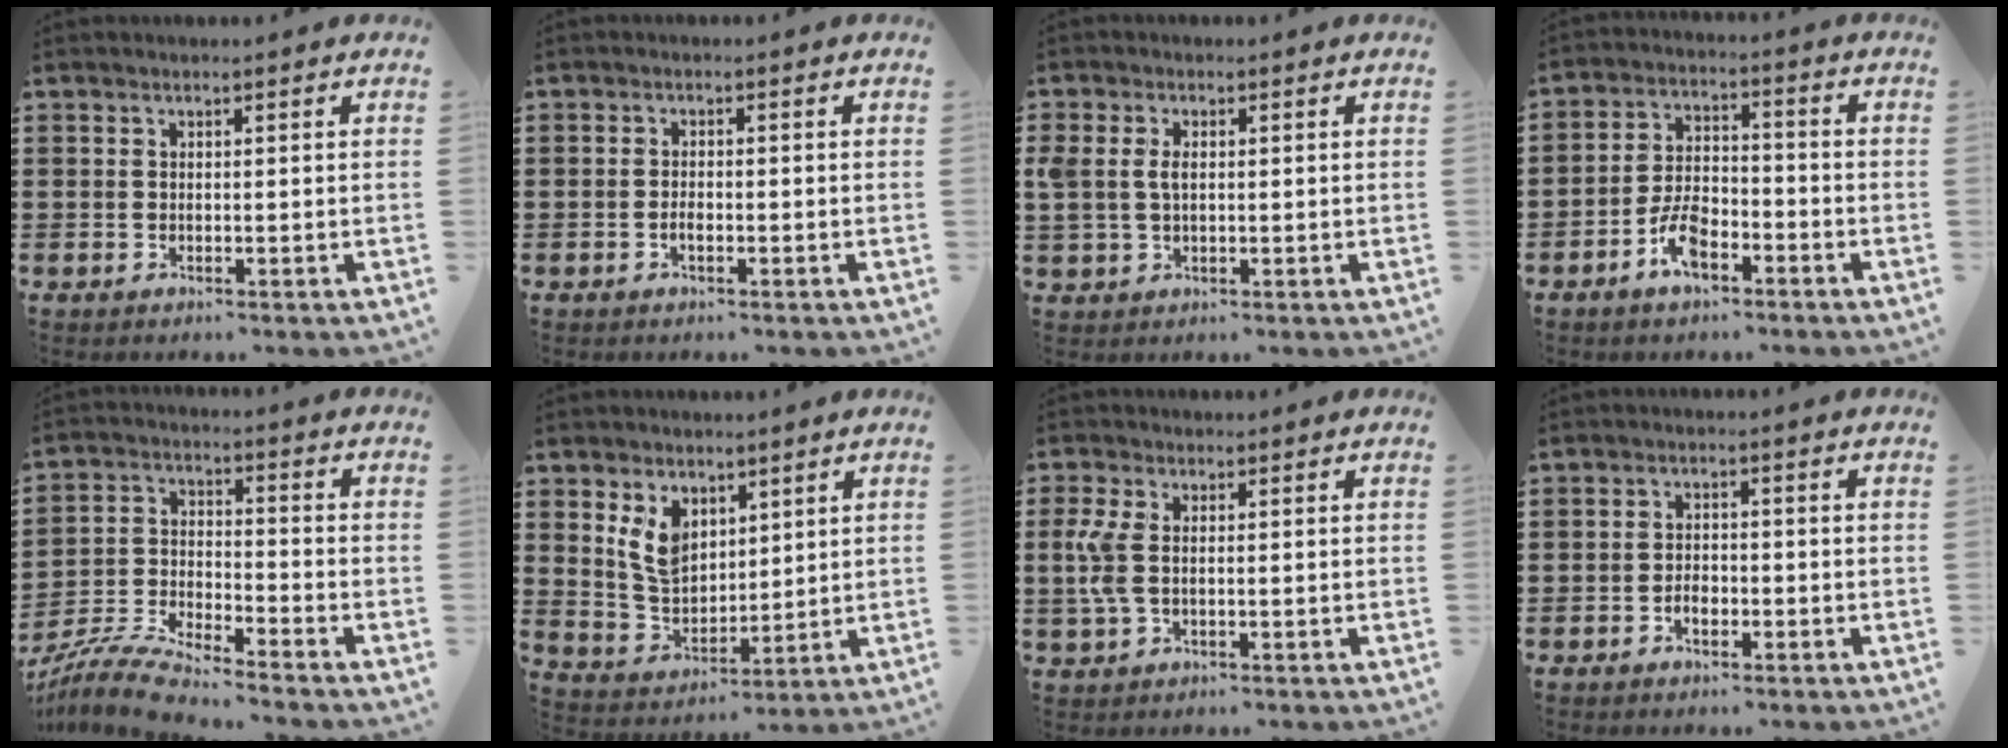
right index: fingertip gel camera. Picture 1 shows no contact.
{"total": 1.4, "force": [-0.6, 0.6, 1.1], "torque": [-0.023, 0.001, -0.011]}
{"total": 3.2, "force": [0.4, 2.0, 2.4], "torque": [-0.067, 0.005, 0.002]}
{"total": 6.5, "force": [-3.6, 3.0, 4.5], "torque": [-0.107, 0.005, -0.074]}
{"total": 6.9, "force": [-6.5, 0.1, 2.1], "torque": [-0.063, -0.010, -0.134]}
{"total": 7.2, "force": [3.5, 4.8, 4.0], "torque": [-0.109, 0.003, 0.063]}
{"total": 4.9, "force": [0.0, 2.4, 4.3], "torque": [-0.118, -0.005, -0.009]}
{"total": 2.3, "force": [-1.1, 1.3, 1.6], "torque": [-0.032, 0.003, -0.021]}